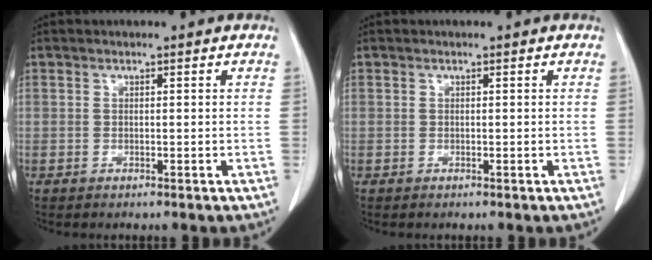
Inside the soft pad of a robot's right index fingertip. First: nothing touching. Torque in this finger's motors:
{"motor_torque": [-0.02, 0.02, -0.01, 0.01]}